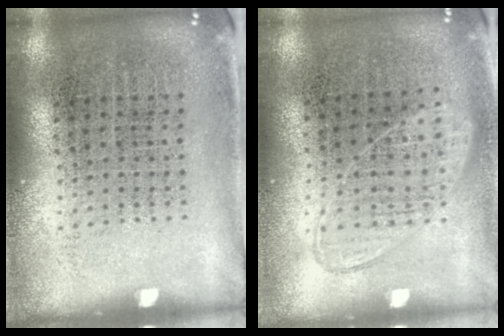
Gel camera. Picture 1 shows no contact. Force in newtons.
{"total": 0.9, "press": 0.8, "slide": 0.4}